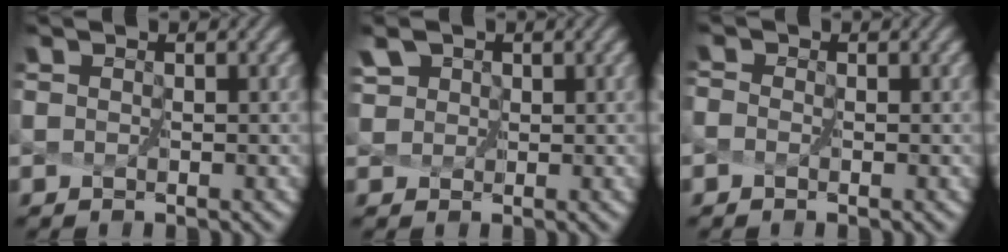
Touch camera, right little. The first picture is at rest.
{"total": 5.5, "force": [2.9, 3.9, 2.5], "torque": [-0.059, 0.019, 0.030]}
{"total": 0.8, "force": [-0.5, 0.4, 0.4], "torque": [-0.008, 0.002, -0.007]}